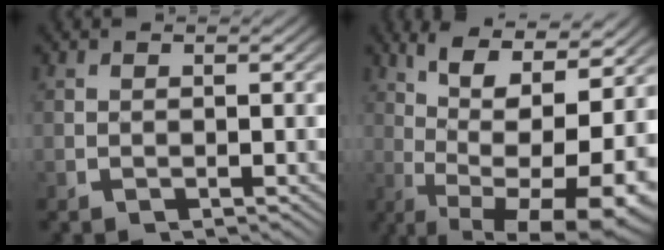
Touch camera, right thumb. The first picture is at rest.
{"total": 13.1, "force": [-0.9, 7.3, 10.8], "torque": [-0.196, -0.059, 0.015]}